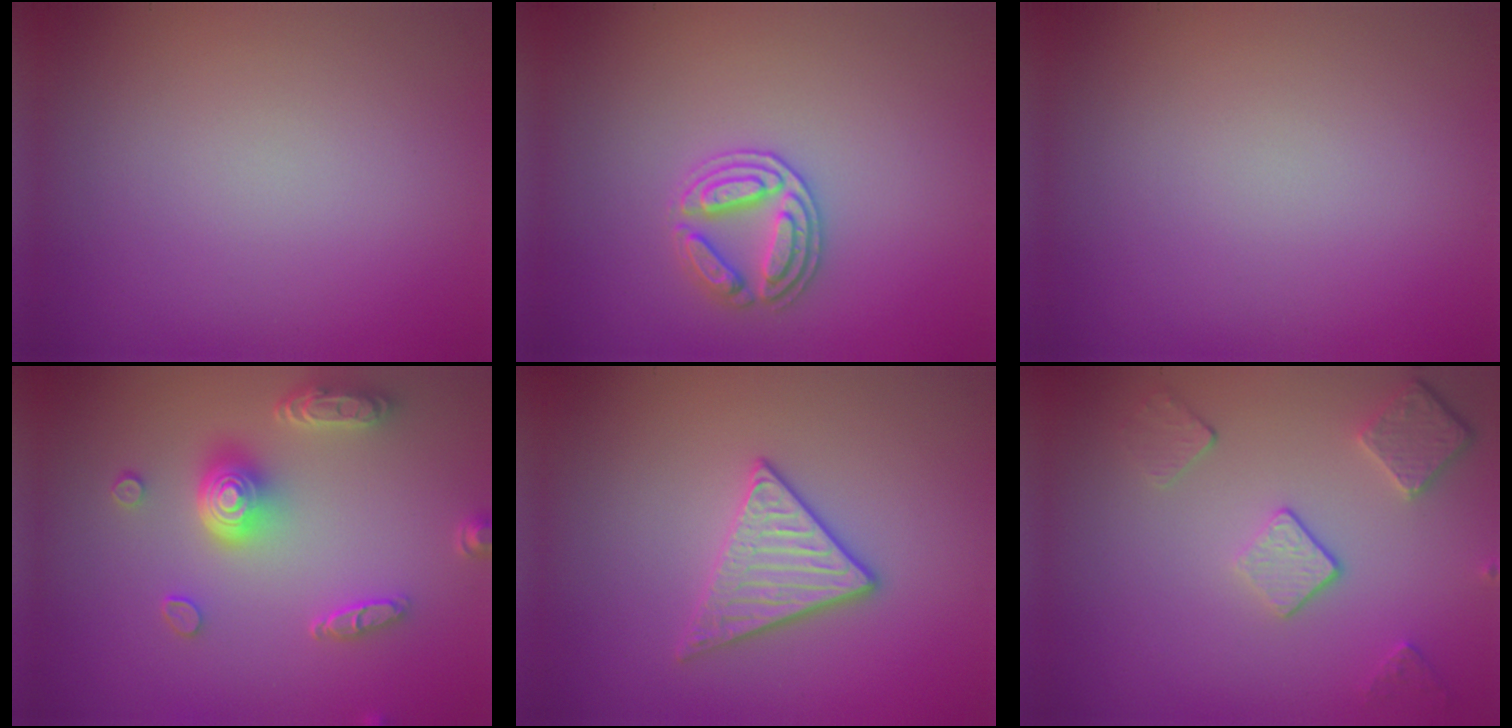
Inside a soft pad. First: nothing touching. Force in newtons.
{"total": 2.8, "press": 2.7, "slide": 0.4}
{"total": 0.0}
{"total": 5.1, "press": 4.0, "slide": 3.1}
{"total": 3.0, "press": 2.9, "slide": 0.6}
{"total": 3.6, "press": 2.9, "slide": 2.2}